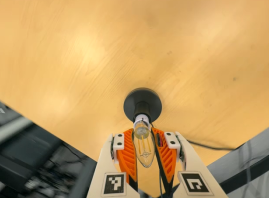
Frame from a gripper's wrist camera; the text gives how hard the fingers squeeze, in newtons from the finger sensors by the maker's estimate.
{"total": 22.3, "left": 21.8, "right": 22.8}